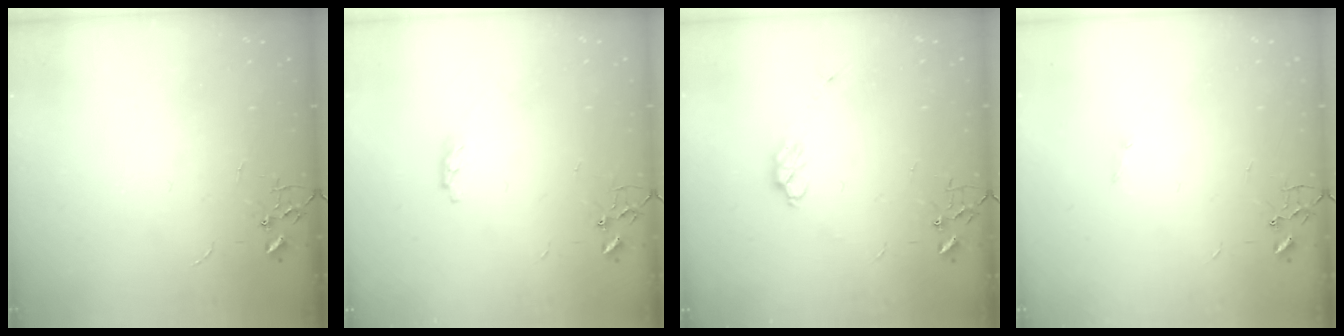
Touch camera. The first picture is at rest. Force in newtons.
{"total": 3.2, "press": 3.2, "slide": 0.5}
{"total": 6.2, "press": 6.0, "slide": 1.5}
{"total": 0.8, "press": 0.8, "slide": 0.2}